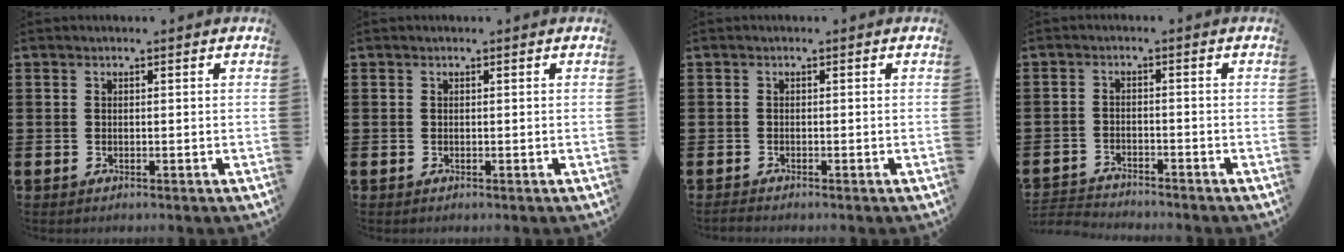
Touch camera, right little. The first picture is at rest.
{"total": 0.0}
{"total": 0.5, "force": [-0.5, 0.0, 0.2], "torque": [-0.004, -0.001, -0.011]}
{"total": 2.4, "force": [-2.4, 0.1, -0.2], "torque": [-0.002, 0.000, -0.053]}